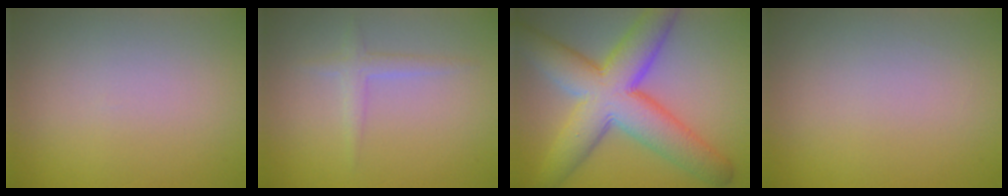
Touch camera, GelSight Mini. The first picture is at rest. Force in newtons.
{"total": 1.5, "press": 1.5, "slide": 0.1}
{"total": 10.7, "press": 10.7, "slide": 0.3}
{"total": 0.0}